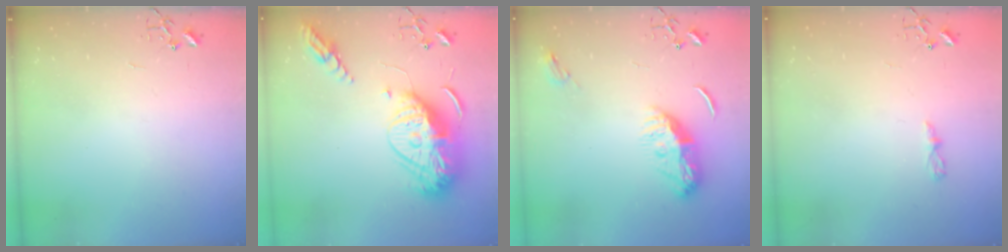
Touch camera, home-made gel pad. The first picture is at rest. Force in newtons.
{"total": 19.6, "press": 19.5, "slide": 1.9}
{"total": 11.6, "press": 11.6, "slide": 0.3}
{"total": 4.4, "press": 4.4, "slide": 0.6}